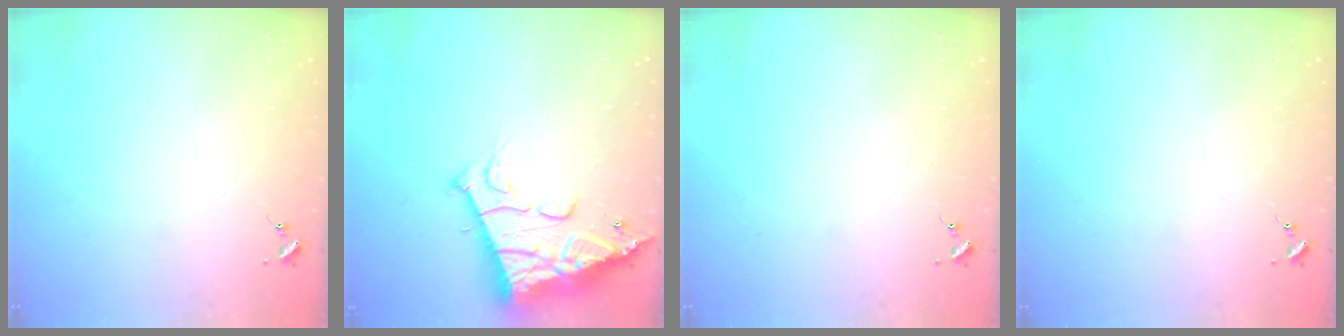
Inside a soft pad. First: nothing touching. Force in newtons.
{"total": 16.0, "press": 15.9, "slide": 1.8}
{"total": 0.0}
{"total": 0.0}